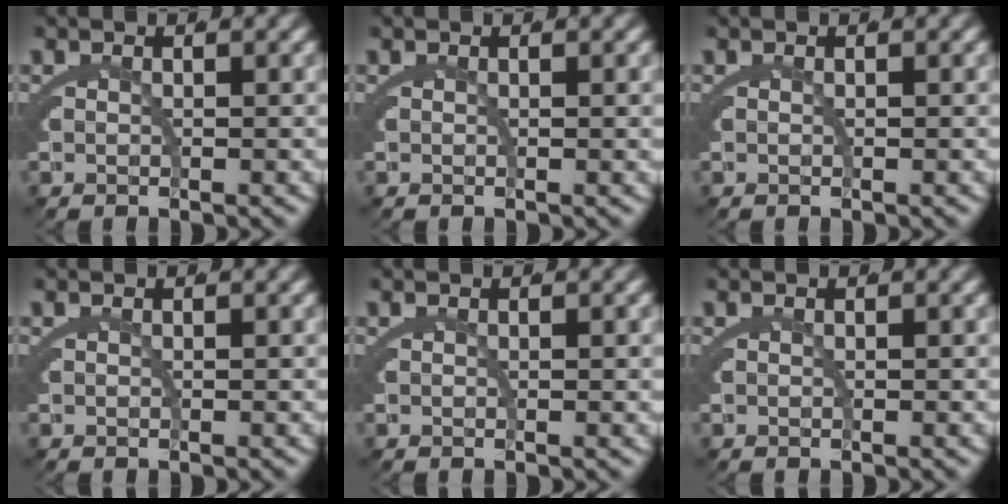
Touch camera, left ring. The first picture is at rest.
{"total": 0.0}
{"total": 0.0}
{"total": 0.0}
{"total": 0.0}
{"total": 0.0}